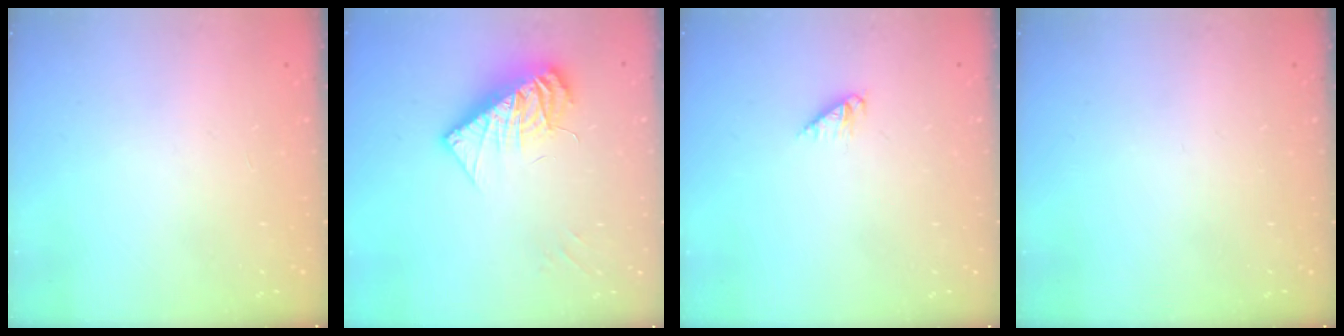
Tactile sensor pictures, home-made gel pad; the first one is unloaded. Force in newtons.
{"total": 13.2, "press": 13.1, "slide": 1.1}
{"total": 3.0, "press": 3.0, "slide": 0.4}
{"total": 0.0}